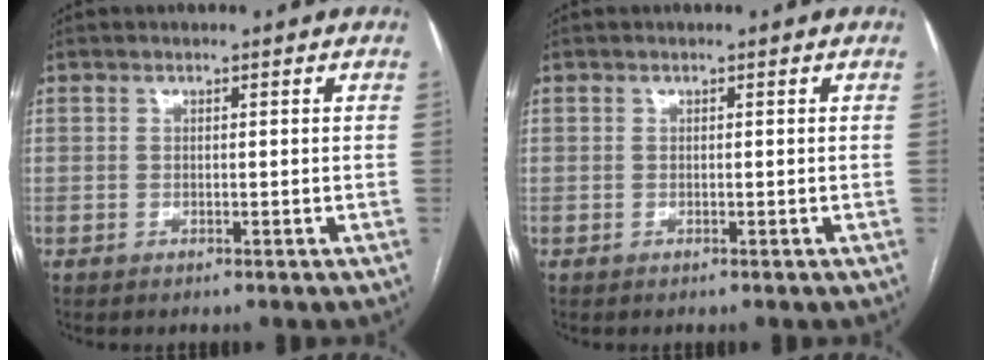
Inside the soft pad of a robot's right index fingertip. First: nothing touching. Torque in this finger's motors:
{"motor_torque": [0.00, 0.00, 0.00, 0.00]}